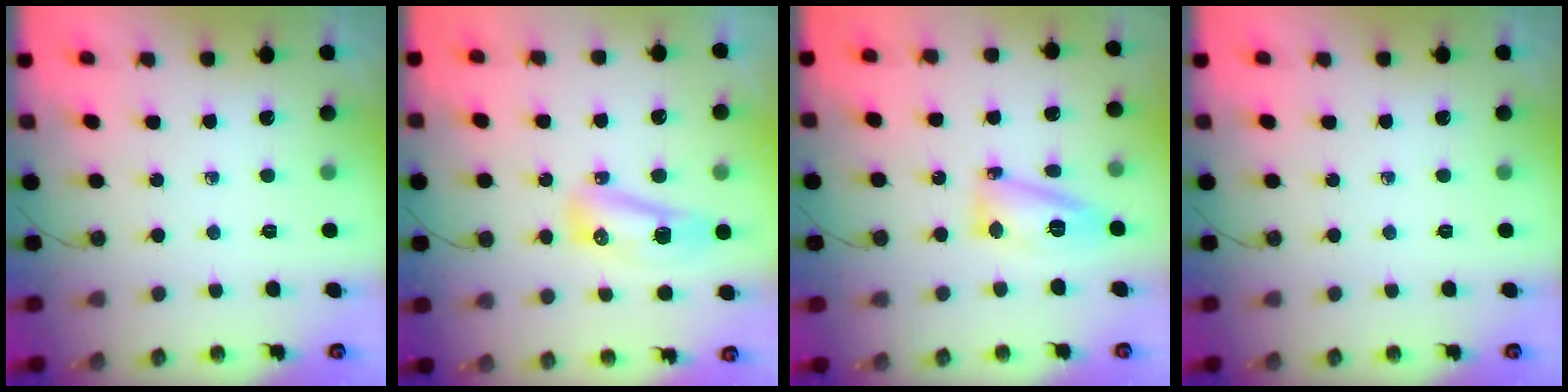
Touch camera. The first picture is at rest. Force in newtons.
{"total": 16.5, "press": 10.8, "slide": 12.5}
{"total": 12.8, "press": 12.7, "slide": 1.3}
{"total": 0.0}